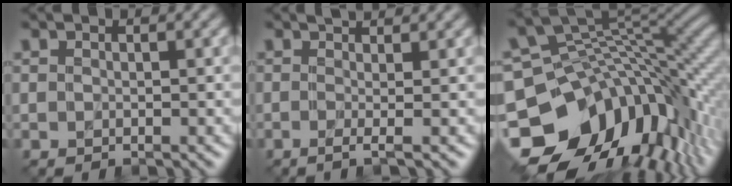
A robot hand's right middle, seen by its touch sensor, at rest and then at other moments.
{"total": 3.2, "force": [0.4, 1.0, 3.1], "torque": [-0.036, 0.006, -0.023]}
{"total": 14.7, "force": [-5.4, 9.7, 9.7], "torque": [-0.186, -0.005, -0.092]}